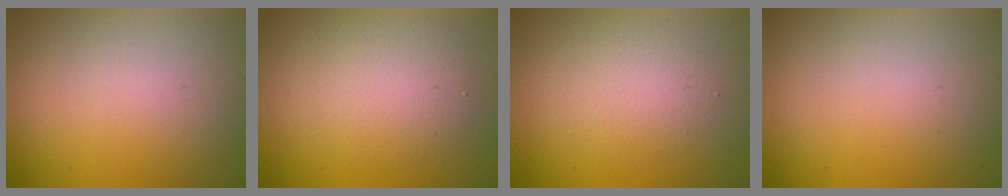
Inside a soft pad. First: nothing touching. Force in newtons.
{"total": 4.0, "press": 4.0, "slide": 0.1}
{"total": 2.7, "press": 2.7, "slide": 0.2}
{"total": 0.0}